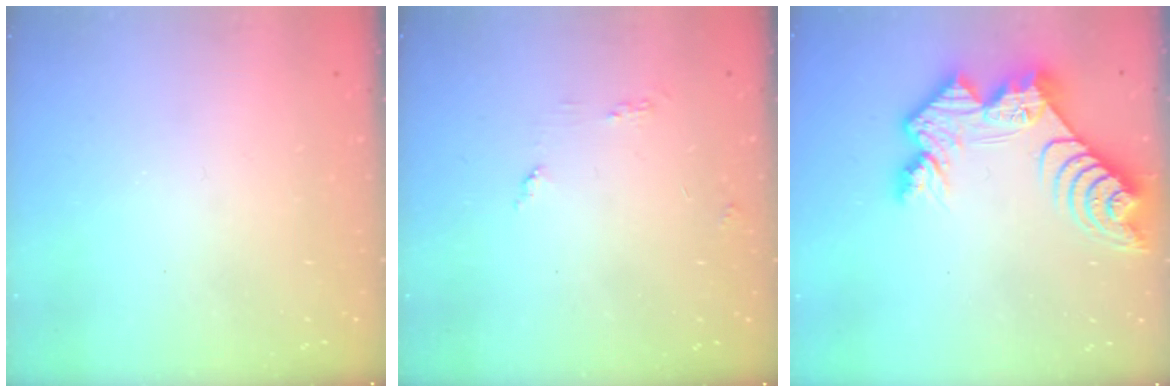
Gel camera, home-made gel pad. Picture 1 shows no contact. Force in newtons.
{"total": 3.9, "press": 3.9, "slide": 0.3}
{"total": 13.9, "press": 13.9, "slide": 1.0}